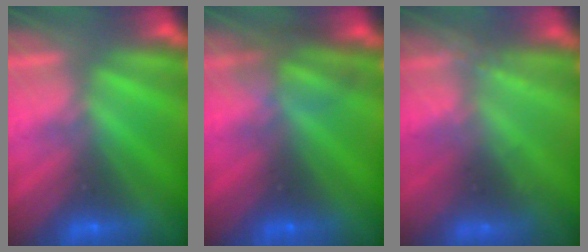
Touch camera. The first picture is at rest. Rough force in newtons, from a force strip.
{"total": 2.6}
{"total": 2.1}